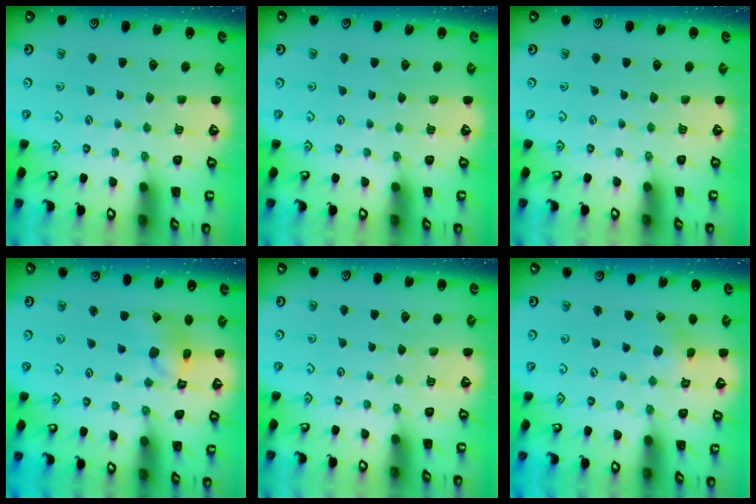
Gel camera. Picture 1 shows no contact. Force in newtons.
{"total": 0.0}
{"total": 0.0}
{"total": 12.1, "press": 12.0, "slide": 1.8}
{"total": 0.0}
{"total": 2.6, "press": 2.5, "slide": 0.3}